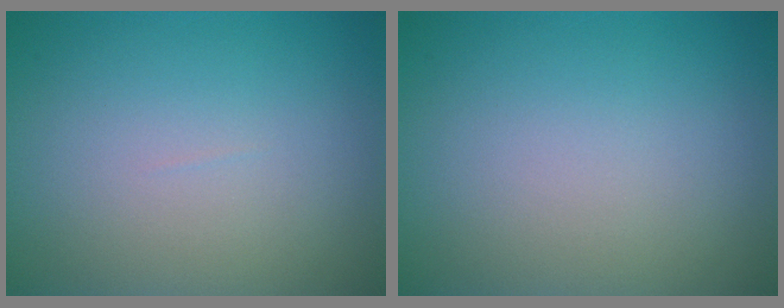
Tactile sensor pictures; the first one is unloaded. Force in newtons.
{"total": 0.0}